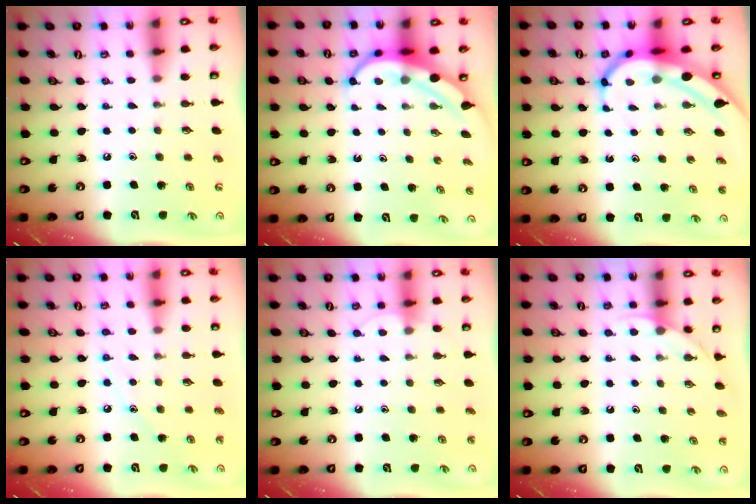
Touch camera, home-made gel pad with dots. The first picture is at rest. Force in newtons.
{"total": 6.8, "press": 6.8, "slide": 0.8}
{"total": 6.8, "press": 6.8, "slide": 0.8}
{"total": 7.1, "press": 7.1, "slide": 0.4}
{"total": 4.5, "press": 4.4, "slide": 0.4}
{"total": 3.5, "press": 3.5, "slide": 0.3}